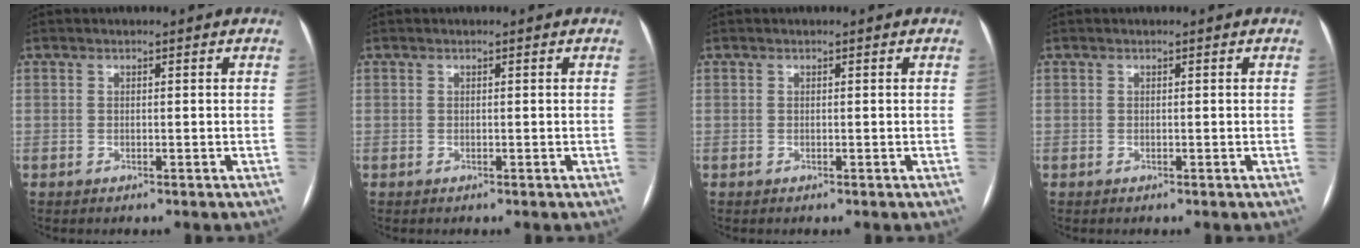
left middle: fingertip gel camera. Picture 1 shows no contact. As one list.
[{"total": 0.0}, {"total": 0.0}, {"total": 0.0}]